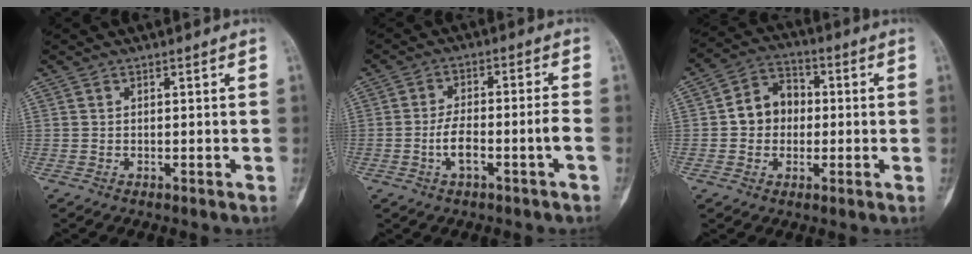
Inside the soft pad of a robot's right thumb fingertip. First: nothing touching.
{"total": 6.7, "force": [-2.5, 1.2, 6.1], "torque": [-0.126, 0.032, -0.040]}
{"total": 8.6, "force": [0.0, 7.2, 4.7], "torque": [-0.048, 0.023, -0.012]}